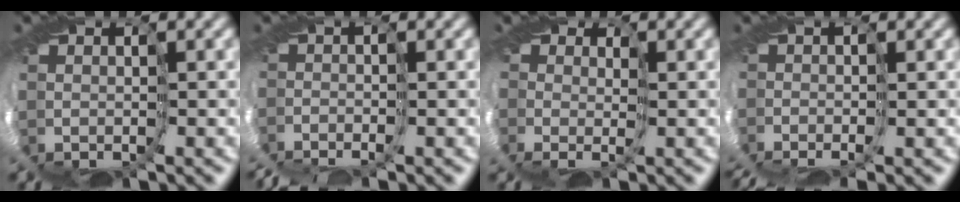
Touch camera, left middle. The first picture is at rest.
{"total": 3.9, "force": [-3.6, 0.4, 1.5], "torque": [-0.034, -0.011, -0.068]}
{"total": 3.5, "force": [0.5, 2.7, 2.1], "torque": [-0.043, 0.000, 0.005]}
{"total": 4.9, "force": [-2.5, 1.4, 4.0], "torque": [-0.079, -0.011, -0.042]}